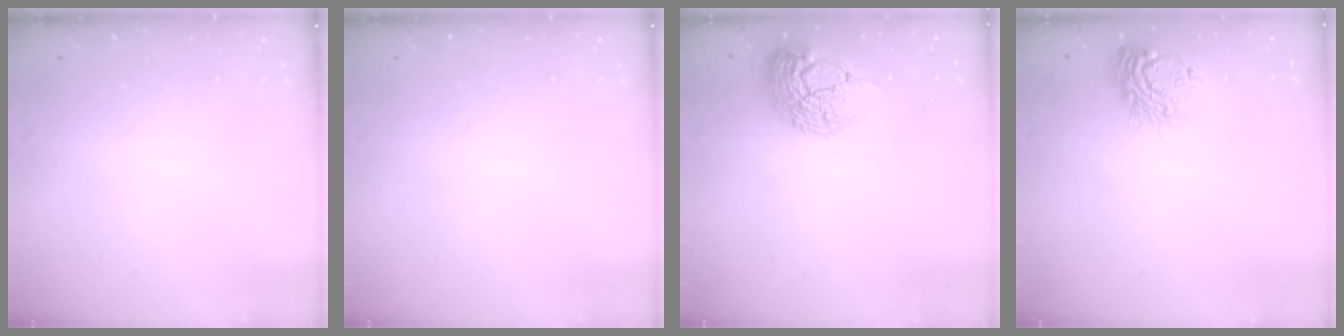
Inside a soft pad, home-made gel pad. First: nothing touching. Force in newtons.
{"total": 0.0}
{"total": 16.1, "press": 16.0, "slide": 1.1}
{"total": 11.7, "press": 11.7, "slide": 0.9}